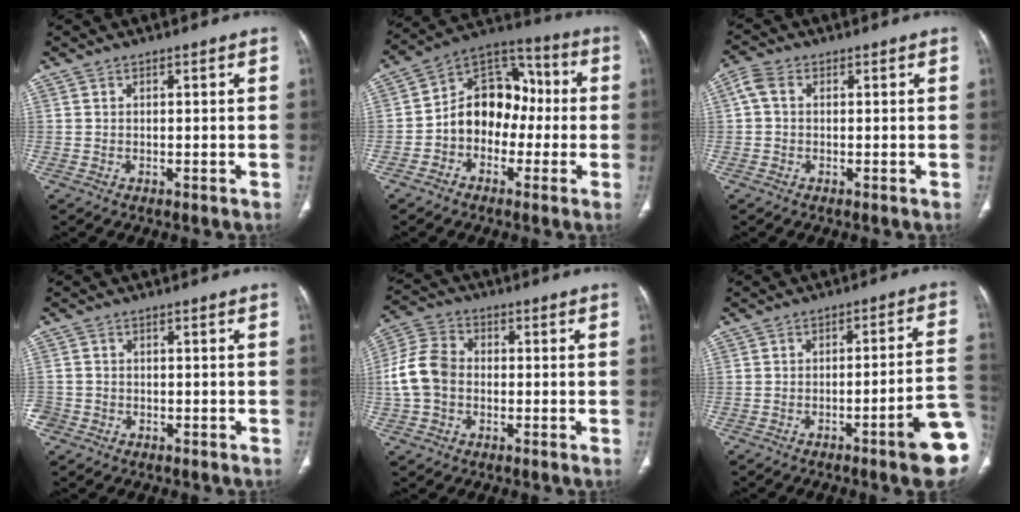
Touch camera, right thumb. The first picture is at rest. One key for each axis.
{"total": 12.9, "fx": -1.5, "fy": 10.6, "fz": 7.2, "tx": -0.074, "ty": 0.050, "tz": -0.041}
{"total": 2.6, "fx": 0.8, "fy": 2.2, "fz": 1.1, "tx": -0.034, "ty": 0.010, "tz": 0.007}
{"total": 3.3, "fx": -1.7, "fy": 2.8, "fz": 0.5, "tx": -0.014, "ty": 0.013, "tz": -0.036}
{"total": 8.9, "fx": -0.4, "fy": 7.5, "fz": 4.9, "tx": -0.103, "ty": 0.029, "tz": -0.018}
{"total": 10.8, "fx": -4.5, "fy": 1.4, "fz": 9.7, "tx": -0.104, "ty": 0.033, "tz": -0.060}